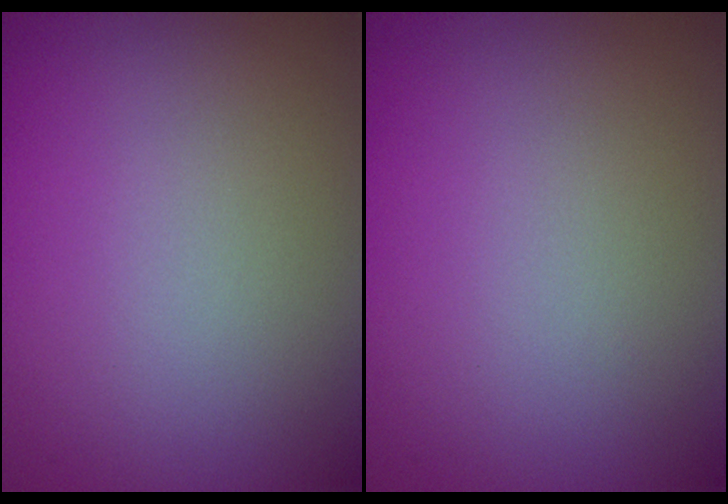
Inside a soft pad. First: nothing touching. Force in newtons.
{"total": 0.0}